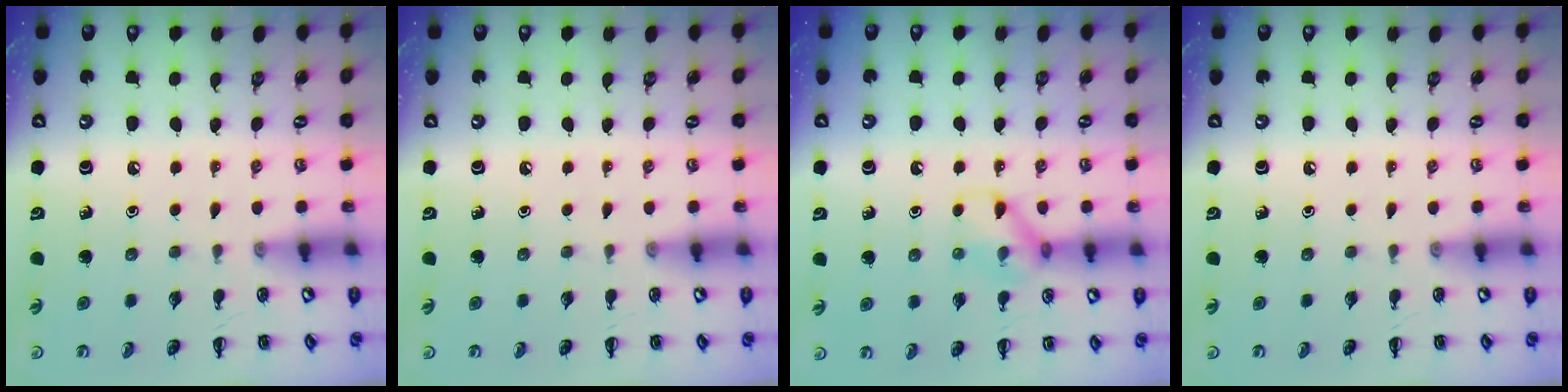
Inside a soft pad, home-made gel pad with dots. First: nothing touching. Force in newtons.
{"total": 0.0}
{"total": 8.2, "press": 8.2, "slide": 0.4}
{"total": 0.0}